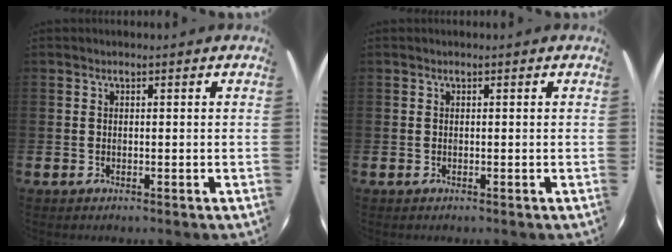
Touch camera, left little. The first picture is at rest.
{"total": 0.0}